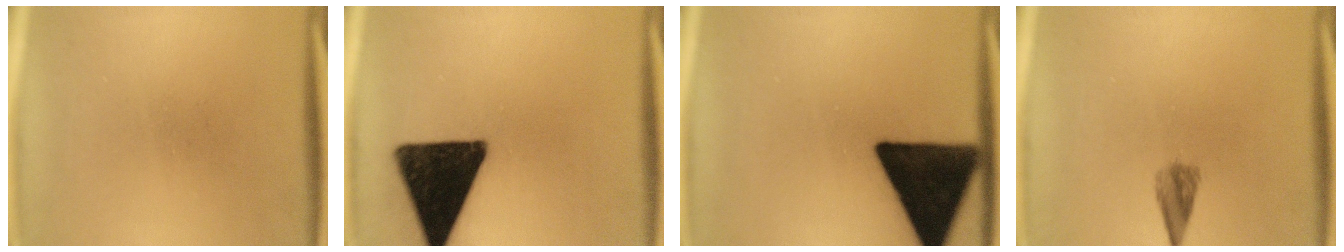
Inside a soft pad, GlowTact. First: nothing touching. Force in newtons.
{"total": 18.8}
{"total": 19.5}
{"total": 2.5}